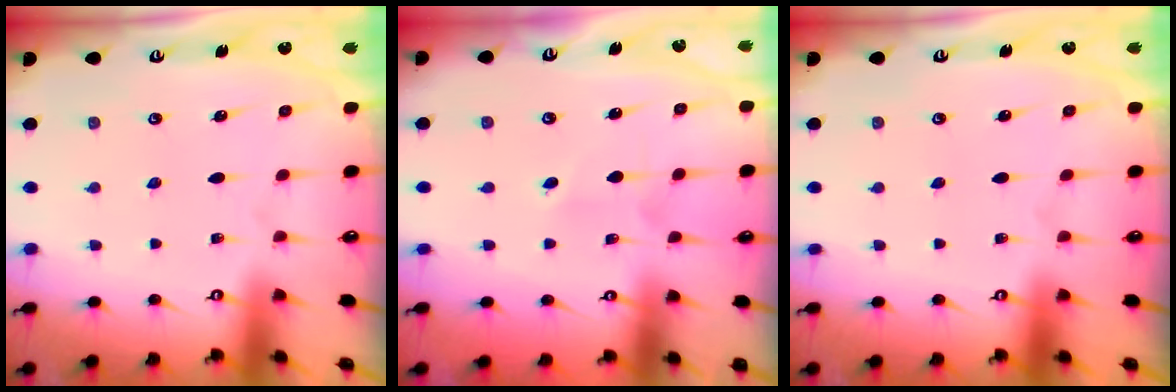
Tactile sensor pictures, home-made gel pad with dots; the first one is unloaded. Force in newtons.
{"total": 3.2, "press": 3.2, "slide": 0.4}
{"total": 0.0}